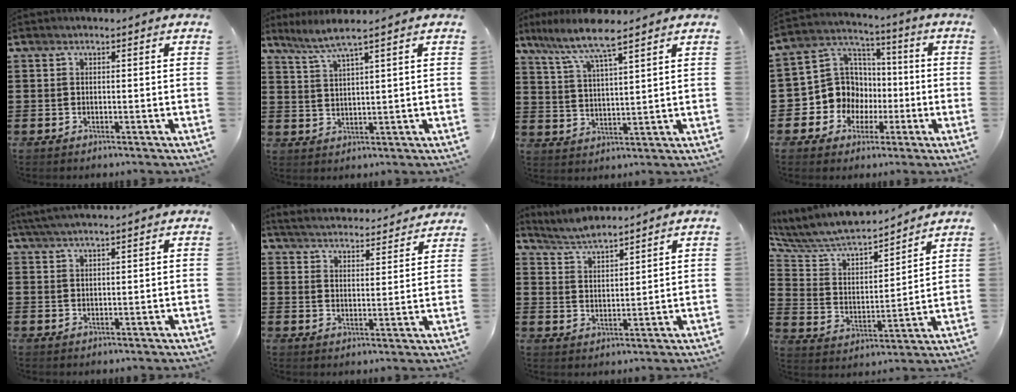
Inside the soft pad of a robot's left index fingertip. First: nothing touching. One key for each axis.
{"total": 3.8, "fx": 2.9, "fy": -0.7, "fz": 2.4, "tx": -0.054, "ty": -0.007, "tz": 0.050}
{"total": 6.6, "fx": 5.4, "fy": 0.5, "fz": 3.8, "tx": -0.094, "ty": -0.023, "tz": 0.092}
{"total": 10.3, "fx": -1.6, "fy": 9.9, "fz": 2.7, "tx": -0.102, "ty": 0.005, "tz": -0.025}
{"total": 2.5, "fx": 2.2, "fy": -0.2, "fz": 1.2, "tx": -0.027, "ty": 0.002, "tz": 0.042}
{"total": 4.2, "fx": 4.2, "fy": -0.3, "fz": 0.2, "tx": -0.025, "ty": -0.031, "tz": 0.070}
{"total": 4.2, "fx": 4.2, "fy": 0.0, "fz": 0.8, "tx": -0.029, "ty": -0.014, "tz": 0.076}
{"total": 7.3, "fx": 6.8, "fy": 1.5, "fz": 2.2, "tx": -0.076, "ty": -0.050, "tz": 0.113}